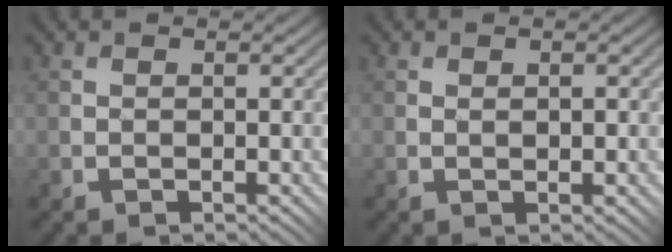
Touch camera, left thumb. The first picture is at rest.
{"total": 1.1, "force": [0.2, 0.5, 1.0], "torque": [-0.012, 0.002, 0.008]}